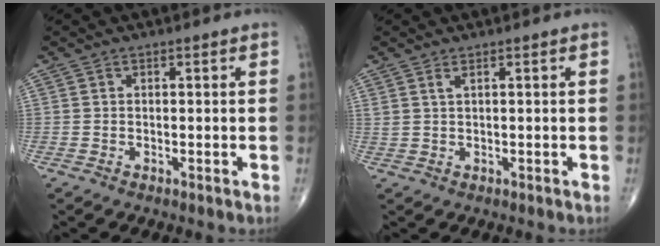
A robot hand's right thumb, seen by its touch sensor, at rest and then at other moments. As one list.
[{"total": 1.3, "force": [0.8, 0.3, 0.9], "torque": [-0.022, -0.001, 0.021]}]